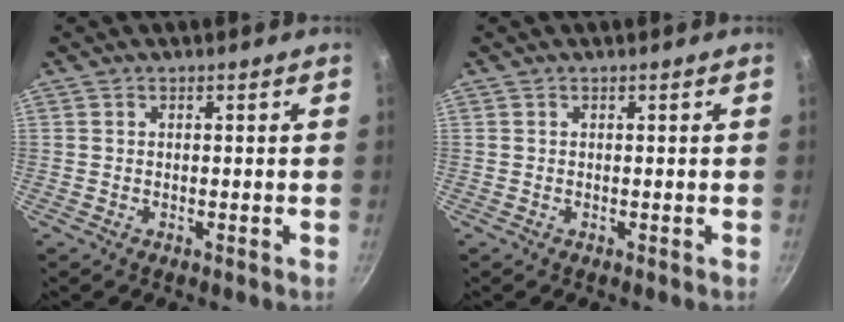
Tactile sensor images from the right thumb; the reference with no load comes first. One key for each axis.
{"total": 0.0}